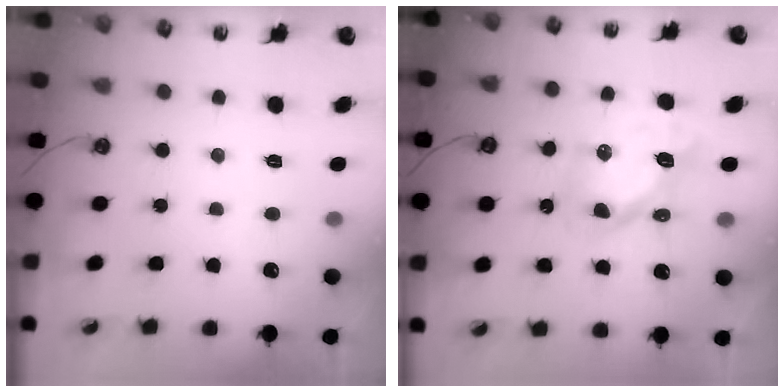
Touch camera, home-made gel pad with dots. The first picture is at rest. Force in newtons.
{"total": 9.9, "press": 9.8, "slide": 1.0}